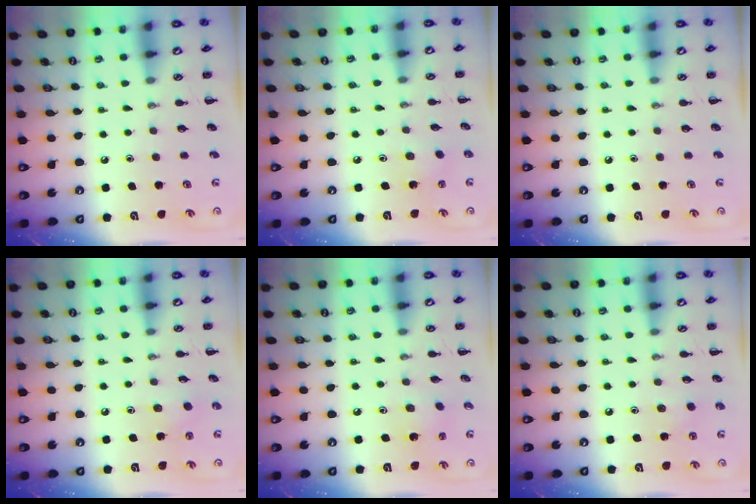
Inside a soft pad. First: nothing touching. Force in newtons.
{"total": 2.4, "press": 2.2, "slide": 0.8}
{"total": 0.0}
{"total": 2.7, "press": 2.6, "slide": 0.6}
{"total": 1.9, "press": 1.7, "slide": 0.7}
{"total": 2.0, "press": 1.9, "slide": 0.7}